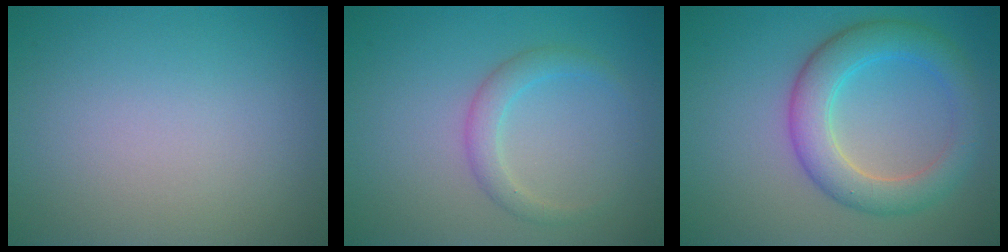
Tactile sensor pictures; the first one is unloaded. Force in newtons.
{"total": 2.1, "press": 2.1, "slide": 0.1}
{"total": 5.4, "press": 5.4, "slide": 0.1}